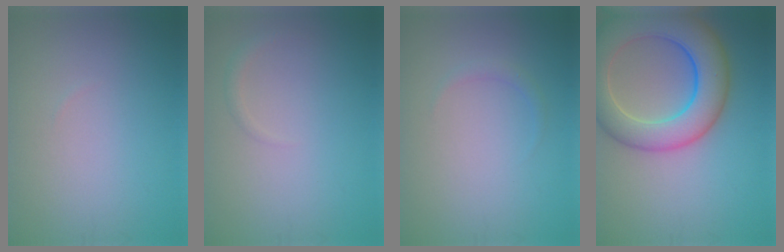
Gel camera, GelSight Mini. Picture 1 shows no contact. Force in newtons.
{"total": 0.8, "press": 0.8, "slide": 0.0}
{"total": 0.8, "press": 0.8, "slide": 0.0}
{"total": 9.4, "press": 9.4, "slide": 0.5}